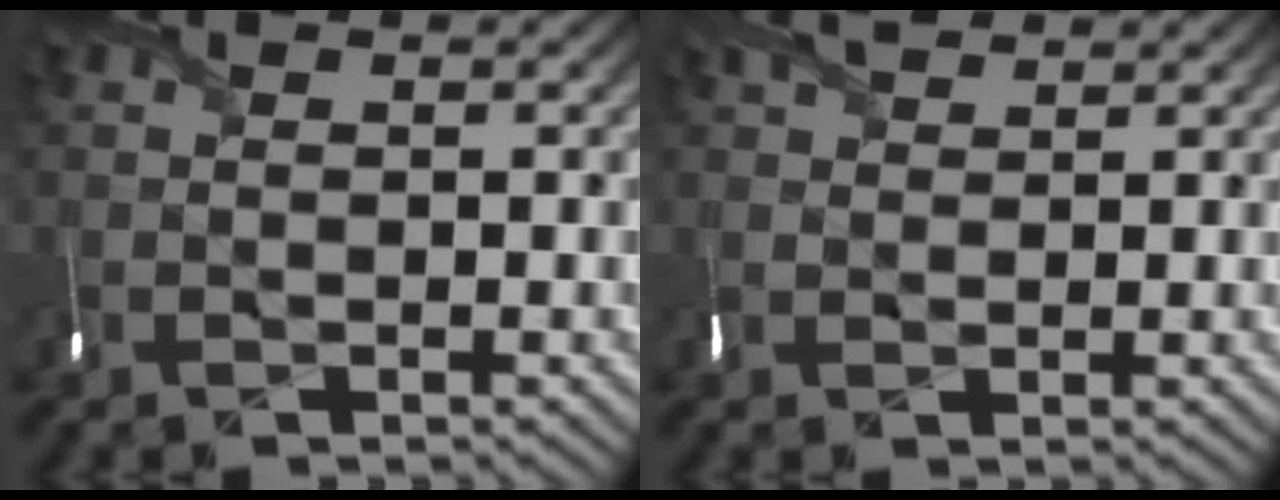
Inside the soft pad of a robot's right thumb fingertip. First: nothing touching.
{"total": 1.6, "force": [1.4, 0.0, -0.6], "torque": [-0.003, 0.007, 0.027]}